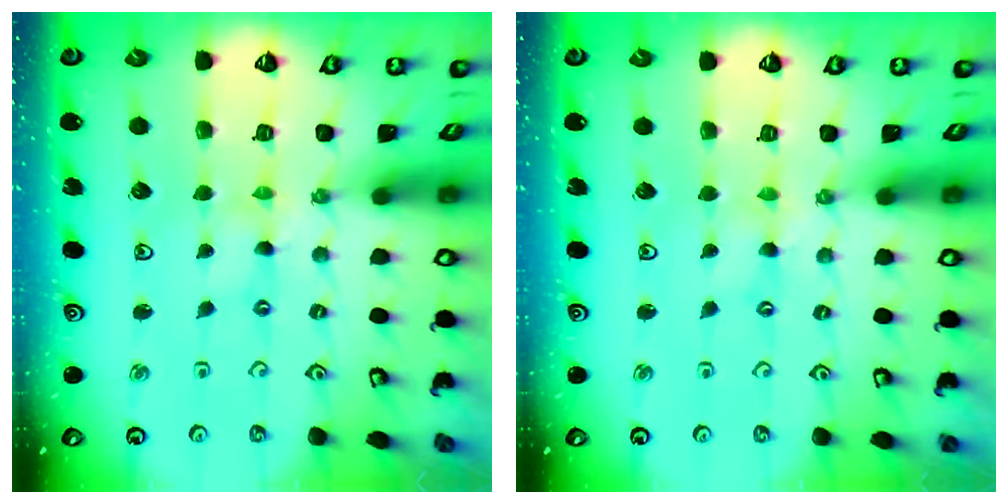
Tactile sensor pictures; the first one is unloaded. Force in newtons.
{"total": 0.0}